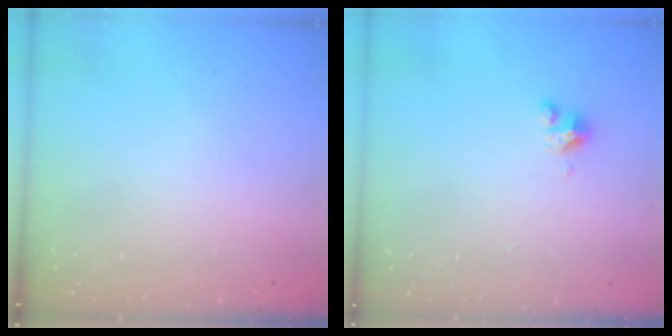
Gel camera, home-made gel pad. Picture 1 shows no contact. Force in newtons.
{"total": 2.5, "press": 2.5, "slide": 0.2}